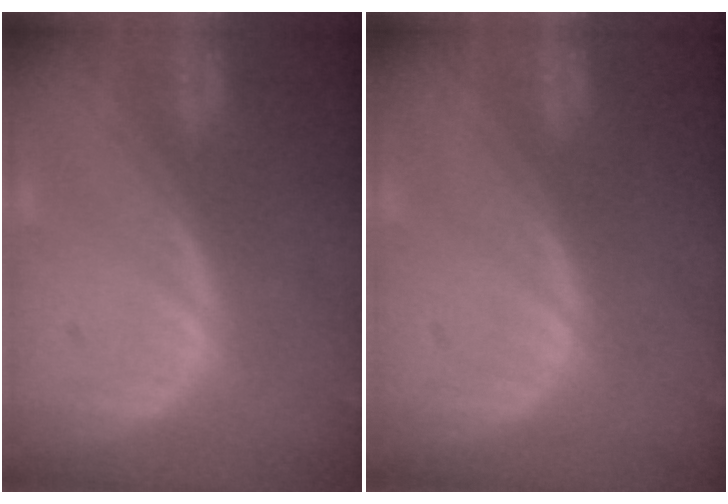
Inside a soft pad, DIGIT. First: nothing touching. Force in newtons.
{"total": 0.0}